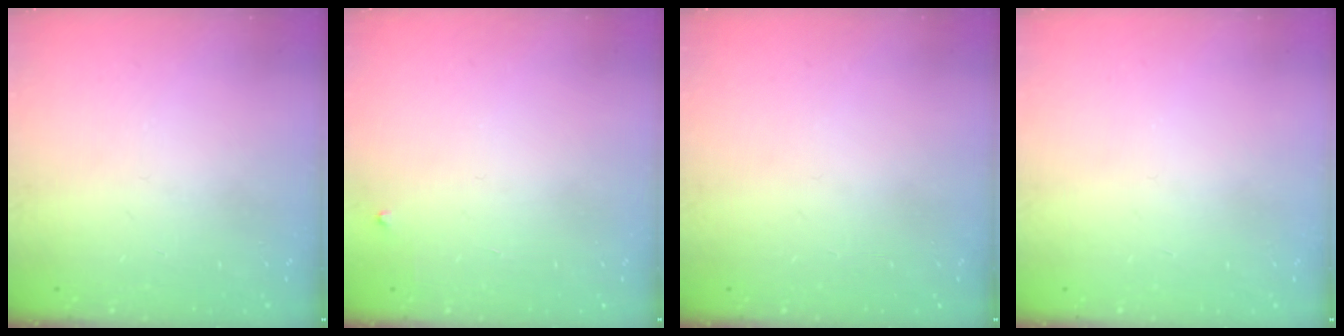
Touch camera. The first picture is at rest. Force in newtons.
{"total": 2.3, "press": 2.3, "slide": 0.3}
{"total": 0.0}
{"total": 0.0}